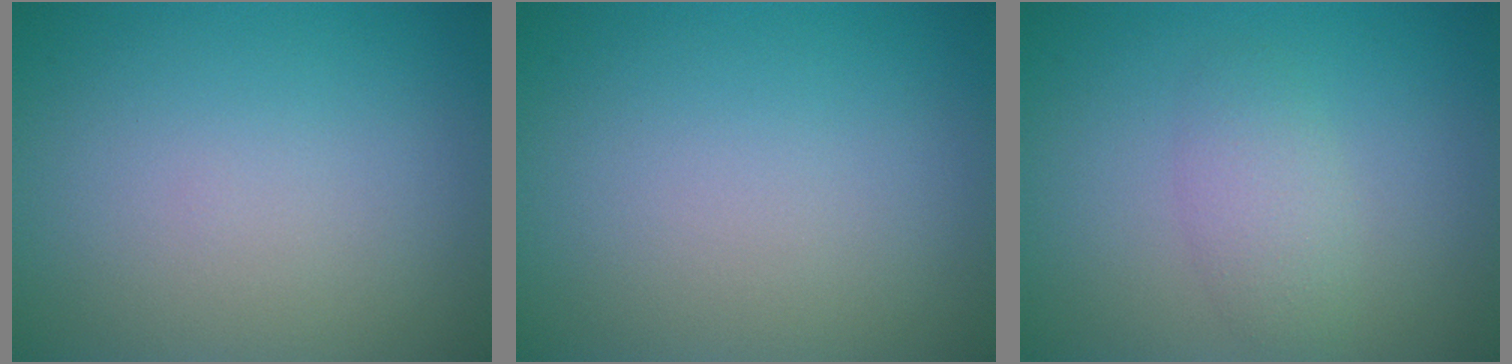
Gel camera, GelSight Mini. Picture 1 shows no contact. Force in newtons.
{"total": 0.0}
{"total": 2.1, "press": 2.1, "slide": 0.1}